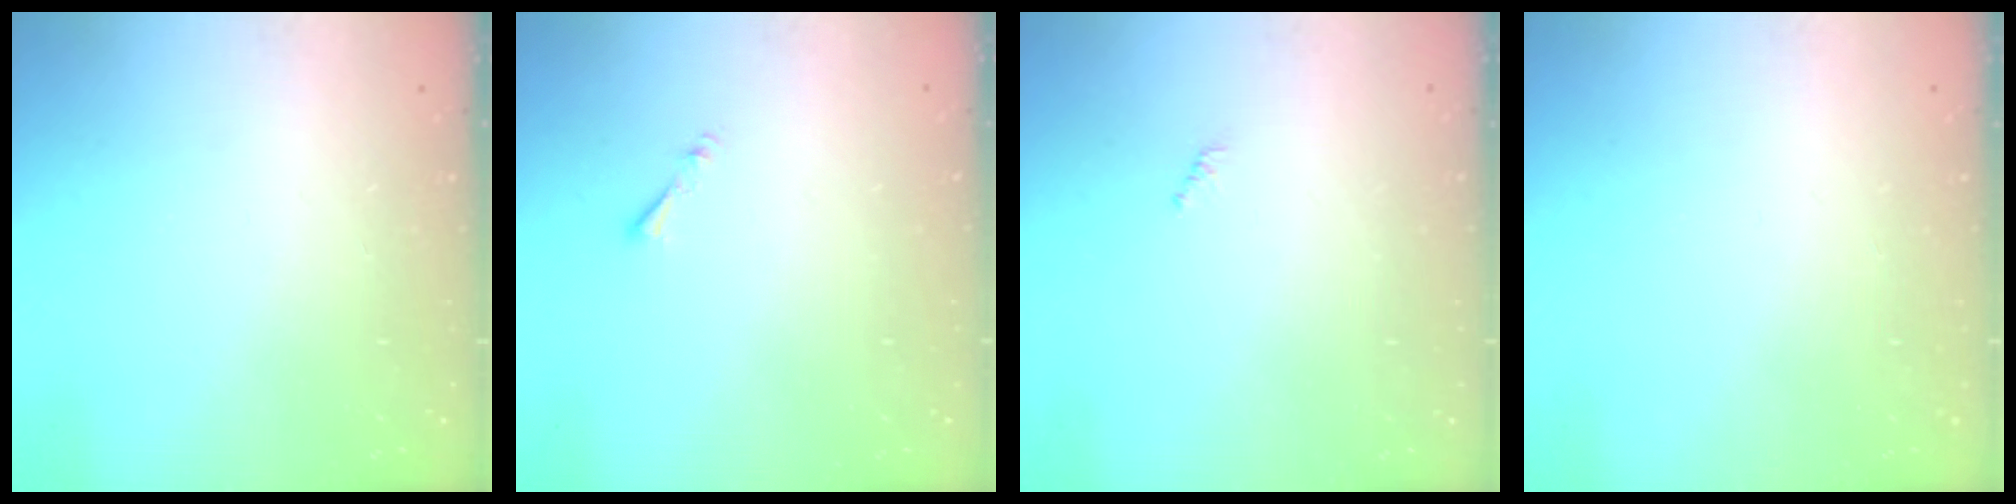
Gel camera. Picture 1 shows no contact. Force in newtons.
{"total": 0.8, "press": 0.7, "slide": 0.3}
{"total": 0.7, "press": 0.7, "slide": 0.3}
{"total": 0.0}